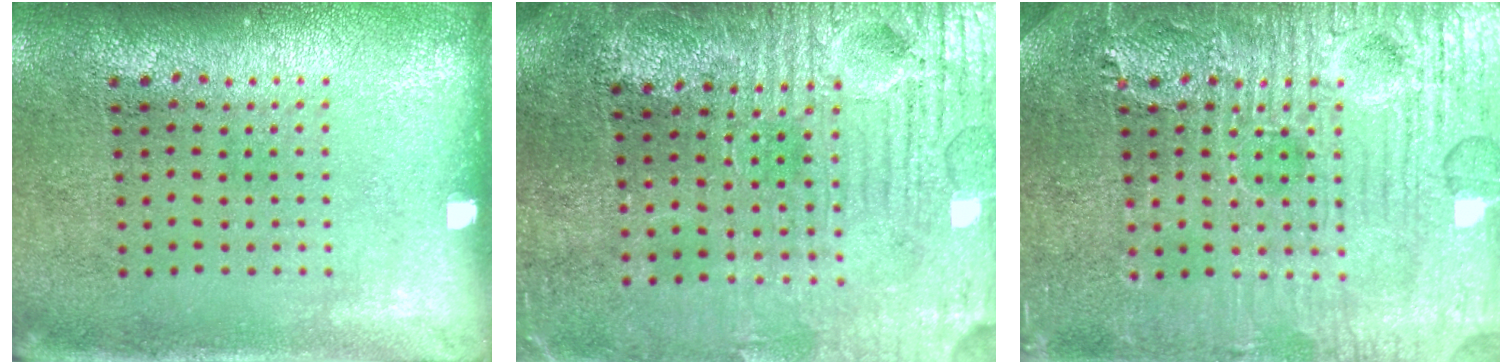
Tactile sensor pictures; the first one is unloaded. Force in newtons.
{"total": 4.0, "press": 3.7, "slide": 1.4}
{"total": 7.1, "press": 7.1, "slide": 0.9}